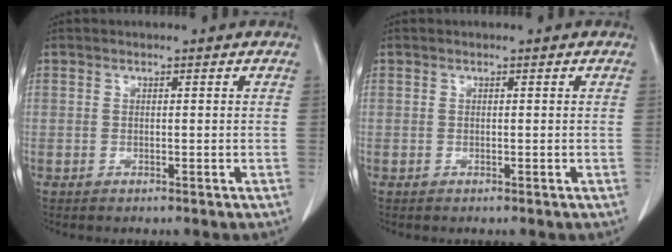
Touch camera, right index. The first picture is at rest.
{"total": 0.0}